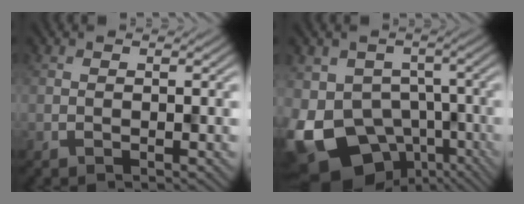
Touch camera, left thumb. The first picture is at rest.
{"total": 15.5, "force": [-7.4, 11.0, 8.1], "torque": [-0.184, -0.039, -0.080]}